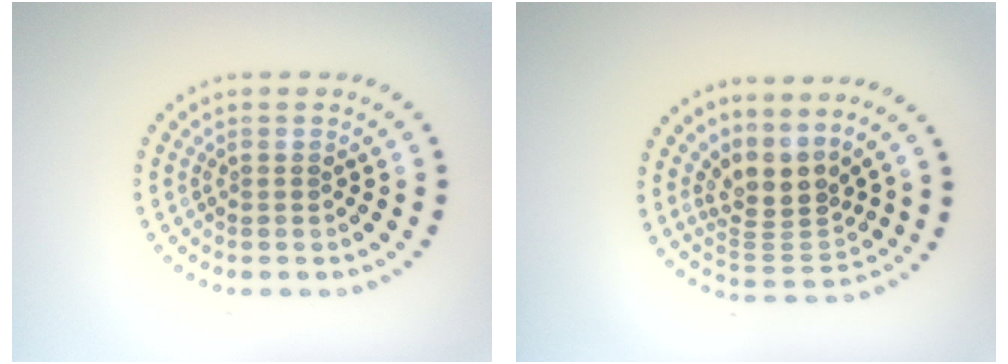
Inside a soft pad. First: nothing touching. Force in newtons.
{"total": 3.5, "press": 2.5, "slide": 2.5}